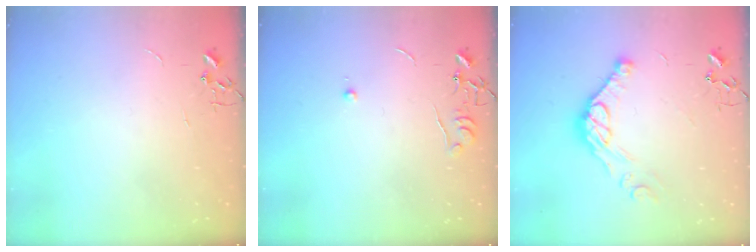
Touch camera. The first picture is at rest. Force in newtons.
{"total": 5.9, "press": 5.9, "slide": 0.6}
{"total": 12.2, "press": 12.1, "slide": 0.9}